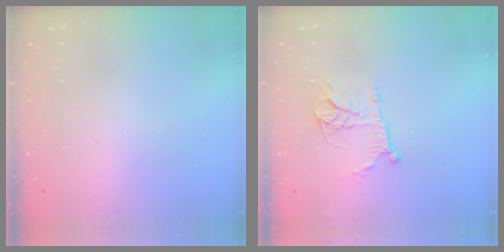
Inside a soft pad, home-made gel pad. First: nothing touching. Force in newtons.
{"total": 11.2, "press": 11.1, "slide": 0.7}